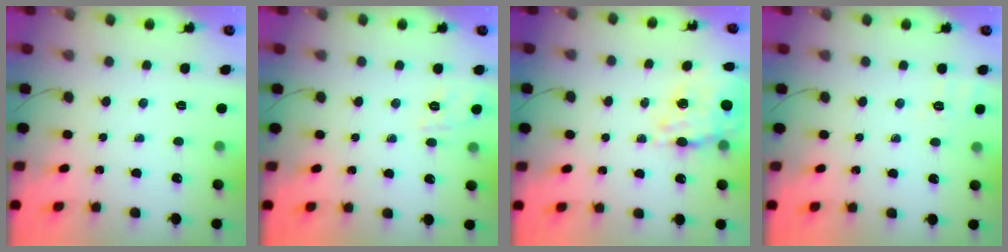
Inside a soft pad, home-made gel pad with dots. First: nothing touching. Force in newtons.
{"total": 1.9, "press": 0.3, "slide": 1.8}
{"total": 14.5, "press": 13.9, "slide": 4.0}
{"total": 2.7, "press": 1.6, "slide": 2.1}